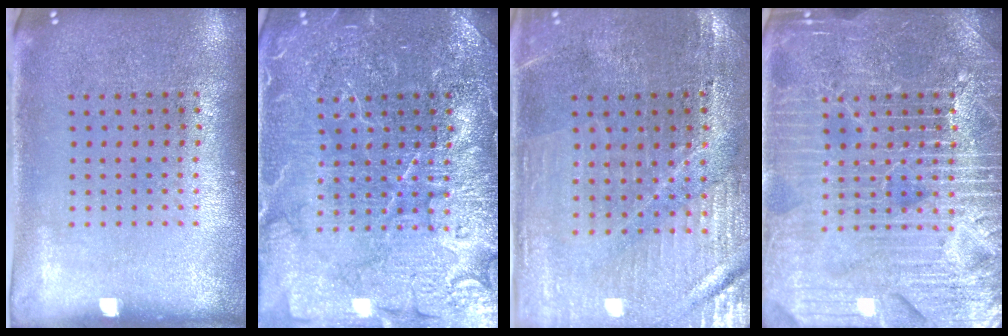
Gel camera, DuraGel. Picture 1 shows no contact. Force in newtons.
{"total": 5.4, "press": 5.3, "slide": 0.8}
{"total": 1.3, "press": 1.3, "slide": 0.2}
{"total": 6.8, "press": 6.7, "slide": 0.8}